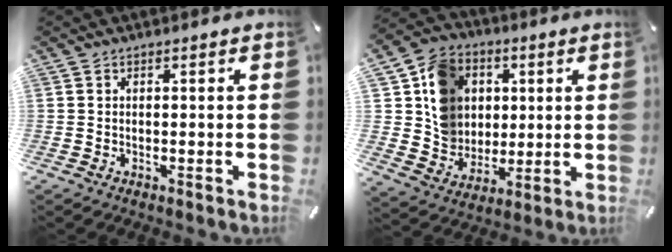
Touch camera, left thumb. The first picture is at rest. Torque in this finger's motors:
{"motor_torque": [1.75, 2.25, 0.90, -0.86, 0.40]}